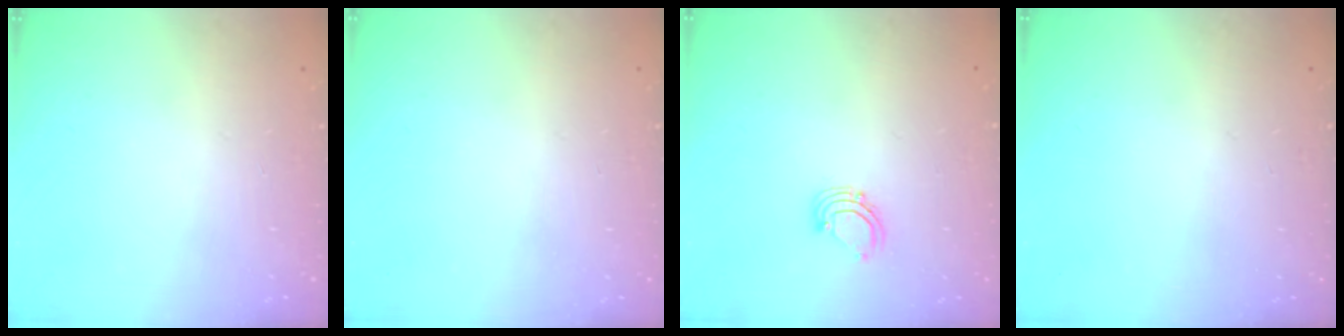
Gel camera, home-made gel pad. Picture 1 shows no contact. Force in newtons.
{"total": 0.0}
{"total": 2.9, "press": 2.9, "slide": 0.2}
{"total": 0.0}